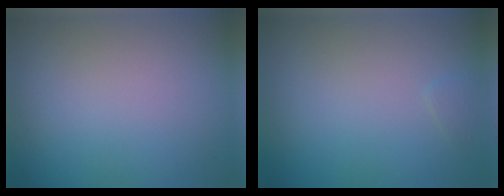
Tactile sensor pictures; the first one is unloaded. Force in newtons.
{"total": 0.5, "press": 0.5, "slide": 0.0}